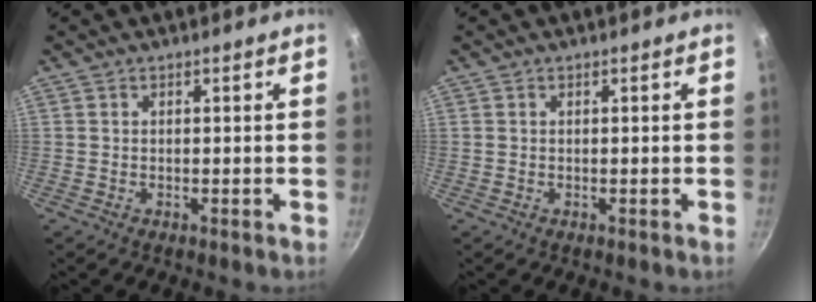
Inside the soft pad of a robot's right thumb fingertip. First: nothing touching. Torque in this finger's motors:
{"motor_torque": [-0.36, 0.09, -0.28, 0.18, 0.03]}